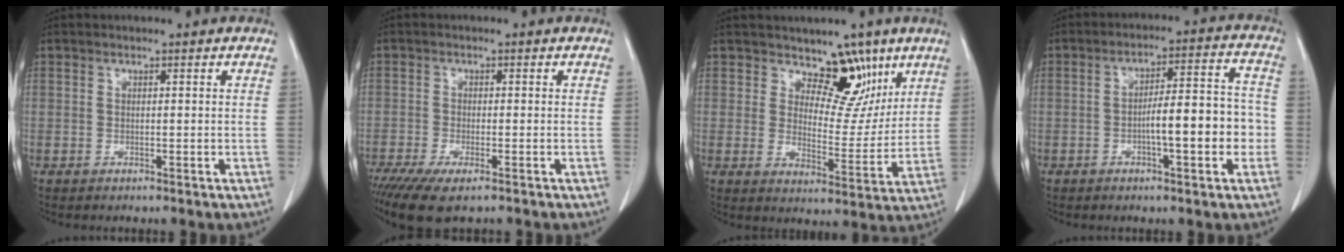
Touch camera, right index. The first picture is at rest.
{"total": 8.4, "force": [-6.1, 1.9, 5.5], "torque": [-0.090, -0.020, -0.097]}
{"total": 8.1, "force": [5.6, 4.4, 4.0], "torque": [-0.038, -0.011, 0.089]}
{"total": 10.2, "force": [-2.4, 2.0, 9.7], "torque": [-0.149, 0.027, -0.034]}